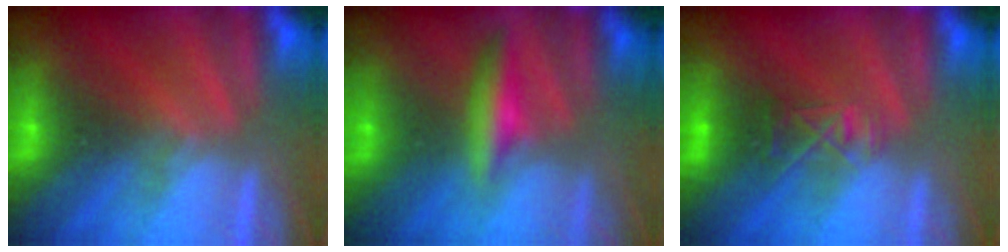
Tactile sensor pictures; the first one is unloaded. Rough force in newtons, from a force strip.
{"total": 2.4}
{"total": 2.9}